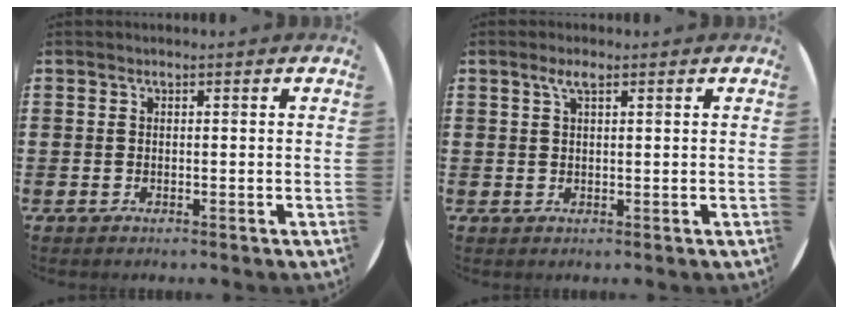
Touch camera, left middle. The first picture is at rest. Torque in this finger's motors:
{"motor_torque": [0.73, -0.47, 0.02, 0.01]}